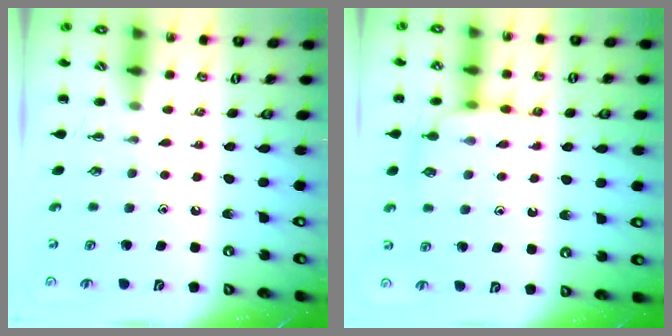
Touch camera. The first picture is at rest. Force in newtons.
{"total": 8.1, "press": 7.9, "slide": 1.5}